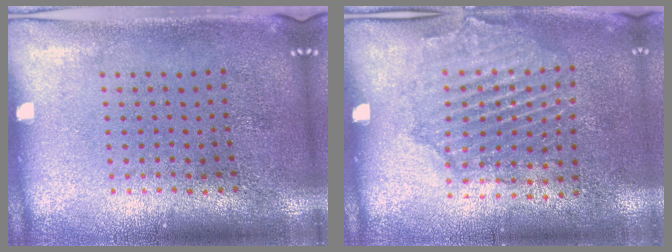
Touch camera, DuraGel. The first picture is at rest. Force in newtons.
{"total": 1.5, "press": 1.5, "slide": 0.4}